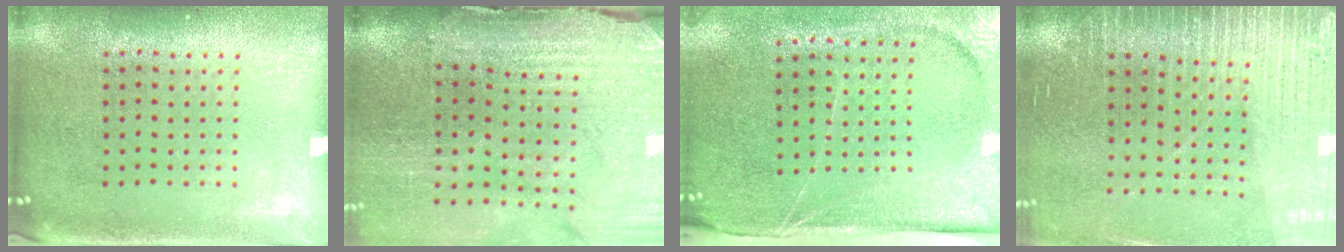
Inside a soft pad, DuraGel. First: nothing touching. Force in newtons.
{"total": 4.4, "press": 3.9, "slide": 2.2}
{"total": 4.2, "press": 3.4, "slide": 2.3}
{"total": 3.2, "press": 3.2, "slide": 0.2}